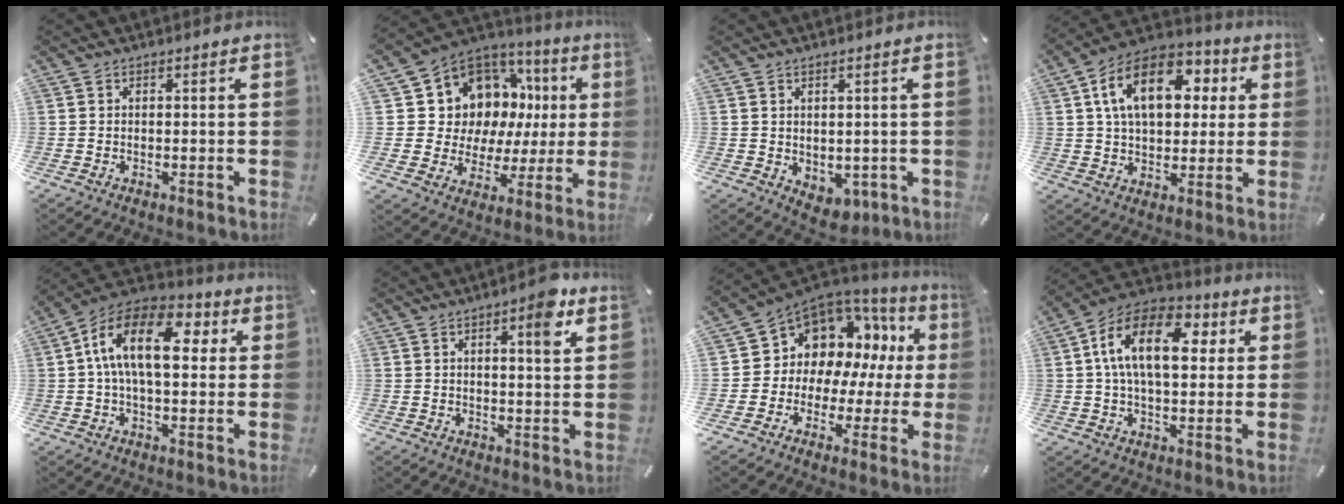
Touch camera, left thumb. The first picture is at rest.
{"total": 11.0, "force": [4.7, 9.6, 2.5], "torque": [-0.046, -0.070, 0.100]}
{"total": 3.1, "force": [1.0, 2.7, 1.1], "torque": [-0.005, -0.005, 0.019]}
{"total": 17.2, "force": [5.3, 11.1, 12.0], "torque": [-0.224, 0.003, 0.089]}
{"total": 16.8, "force": [3.3, 9.4, 13.5], "torque": [-0.252, 0.005, 0.055]}
{"total": 6.7, "force": [3.2, 1.7, 5.6], "torque": [-0.069, -0.014, 0.043]}
{"total": 9.2, "force": [3.5, 8.1, 2.7], "torque": [-0.055, -0.050, 0.069]}
{"total": 16.3, "force": [3.8, 9.6, 12.6], "torque": [-0.237, 0.004, 0.061]}